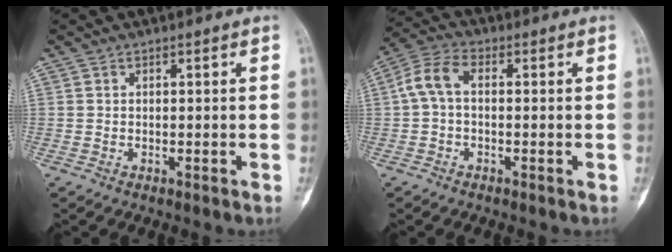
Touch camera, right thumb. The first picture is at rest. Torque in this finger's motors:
{"motor_torque": [0.11, 0.11, 0.26, -0.24, 0.04]}